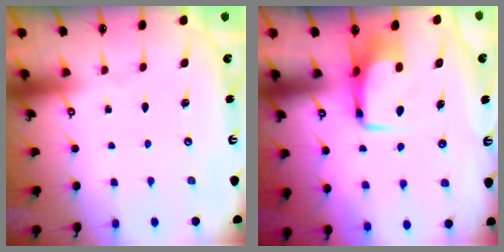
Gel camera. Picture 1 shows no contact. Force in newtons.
{"total": 7.1, "press": 7.0, "slide": 1.4}